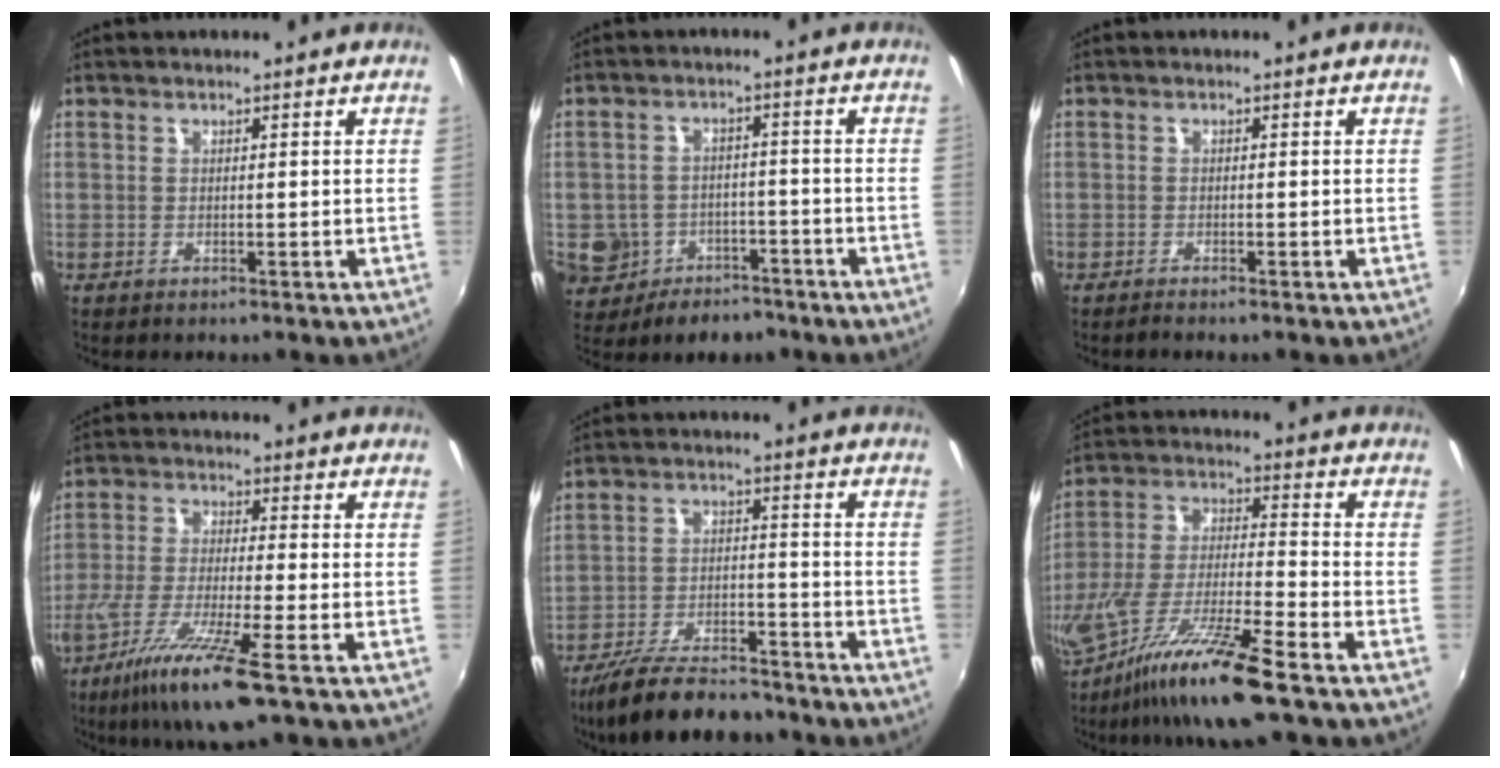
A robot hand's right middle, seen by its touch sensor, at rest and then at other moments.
{"total": 11.5, "force": [-5.4, 9.3, 3.9], "torque": [-0.119, 0.017, -0.062]}
{"total": 1.0, "force": [-1.0, 0.0, 0.3], "torque": [-0.010, -0.004, -0.018]}
{"total": 13.1, "force": [-7.5, 1.1, 10.7], "torque": [-0.224, -0.035, -0.143]}
{"total": 16.1, "force": [-13.6, 4.7, 7.4], "torque": [-0.157, -0.017, -0.214]}
{"total": 17.0, "force": [-11.1, 1.0, 12.9], "torque": [-0.259, -0.040, -0.203]}